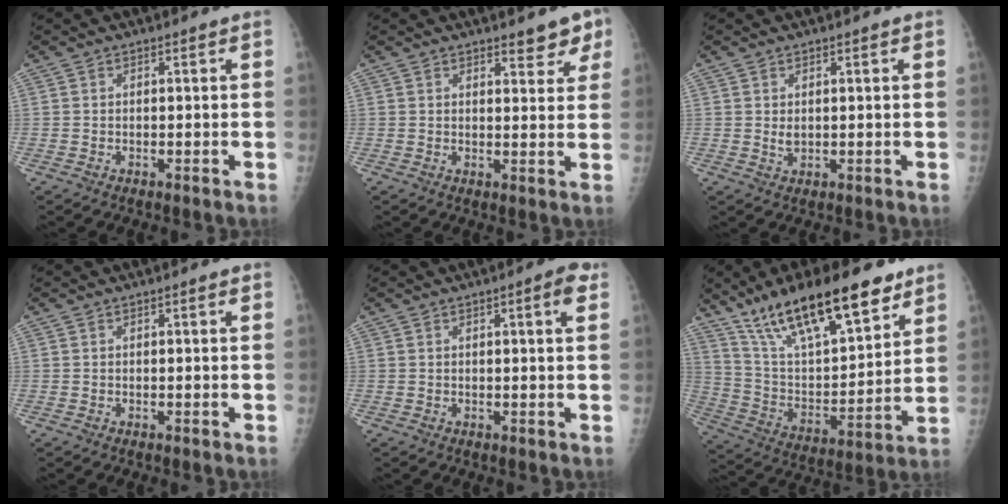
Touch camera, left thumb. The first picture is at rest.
{"total": 4.7, "force": [3.3, 2.0, 2.8], "torque": [-0.007, -0.017, 0.039]}
{"total": 1.5, "force": [0.4, 0.9, 1.1], "torque": [-0.015, -0.005, 0.010]}
{"total": 0.8, "force": [0.4, 0.1, 0.6], "torque": [-0.009, 0.001, 0.005]}
{"total": 3.7, "force": [1.7, 0.6, 3.2], "torque": [-0.039, -0.002, 0.019]}
{"total": 24.7, "force": [16.4, 8.2, 16.6], "torque": [-0.248, -0.047, 0.287]}